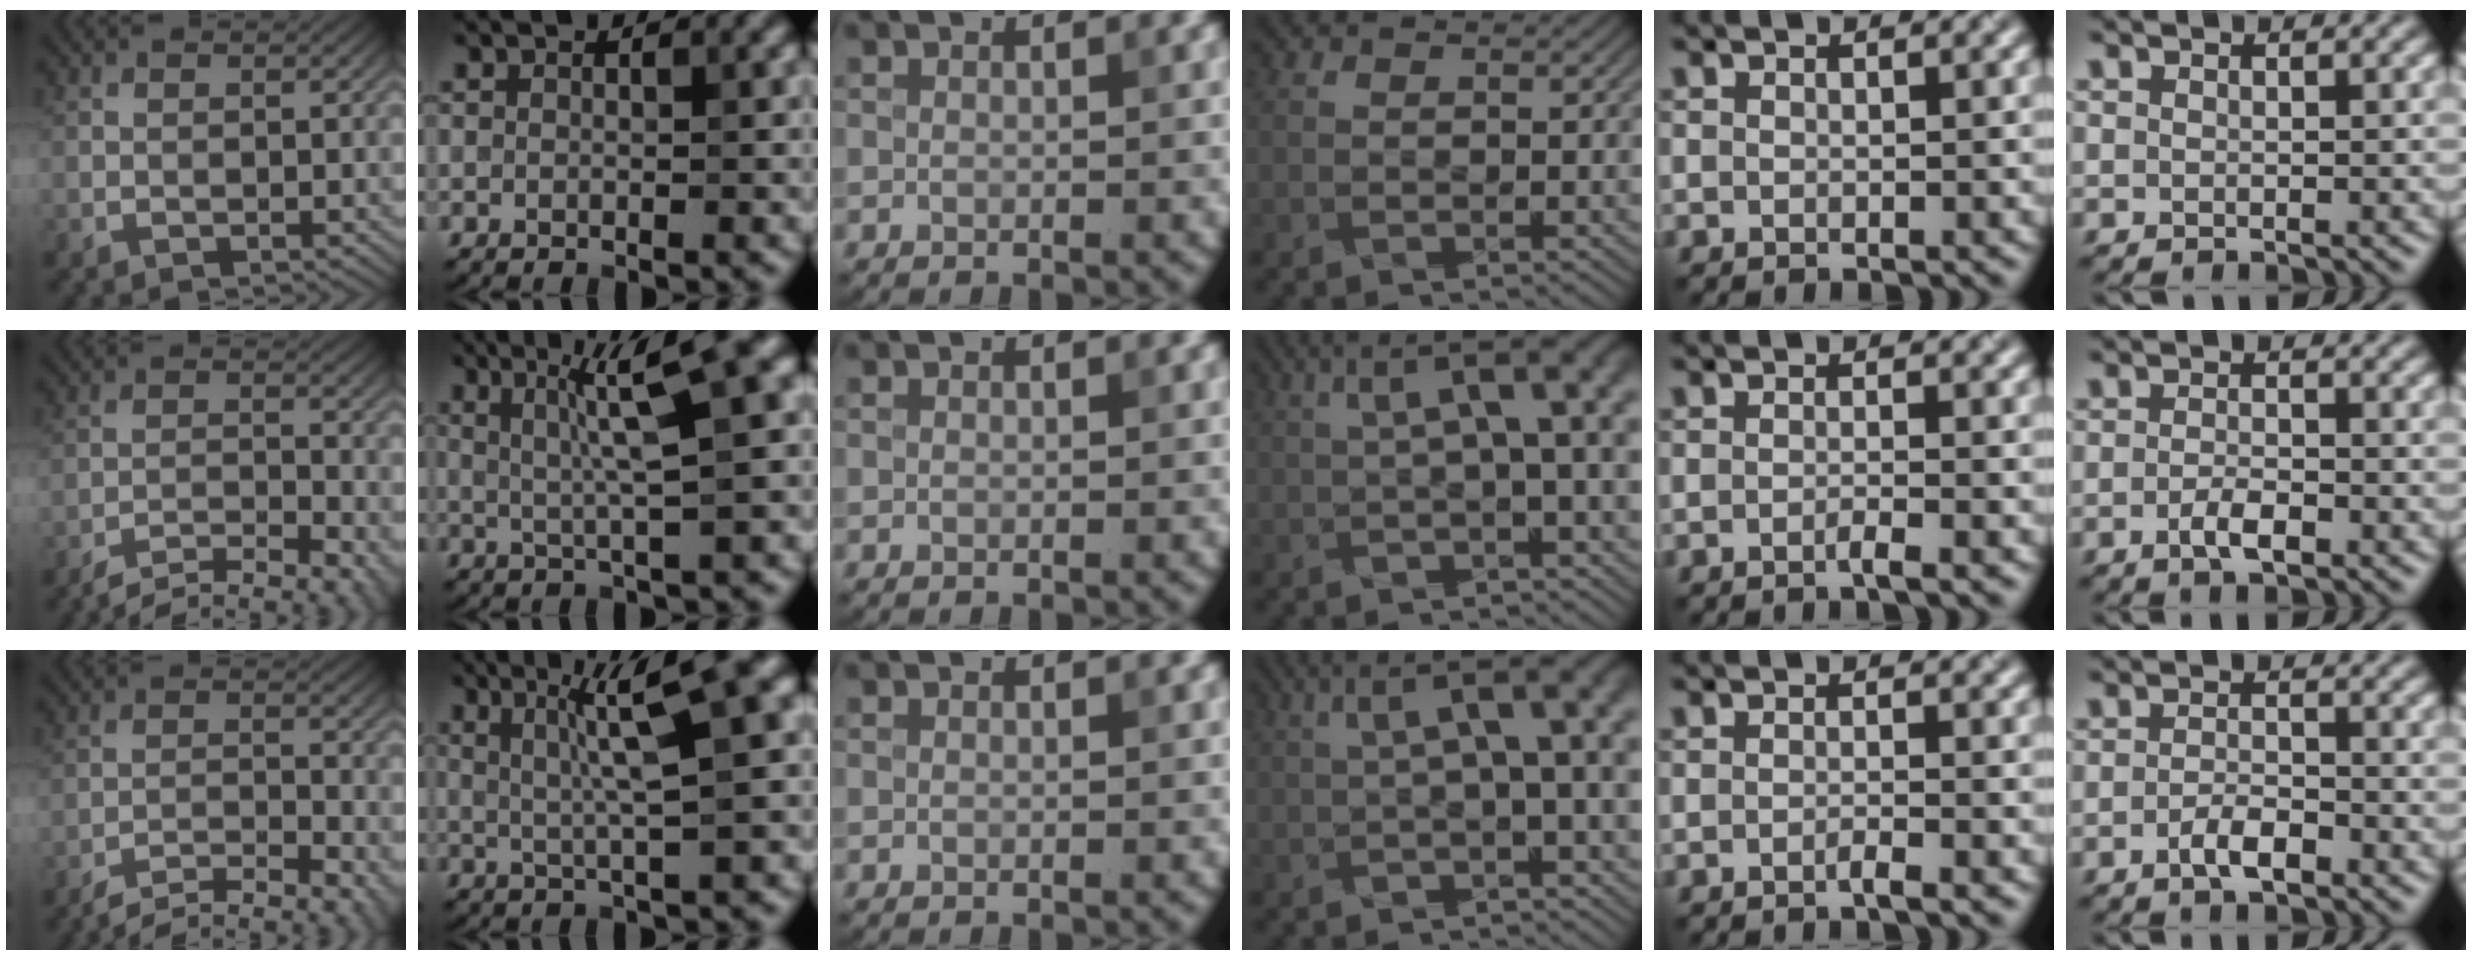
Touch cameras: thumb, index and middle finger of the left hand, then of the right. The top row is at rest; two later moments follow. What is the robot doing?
{"motion": "pour", "object": "sugar"}